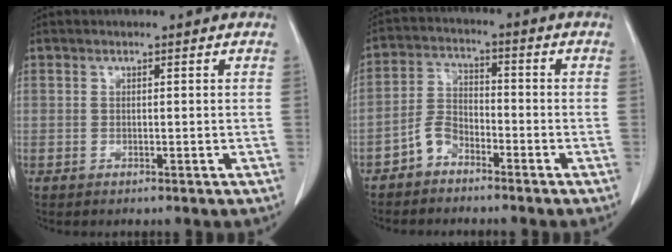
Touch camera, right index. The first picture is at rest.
{"total": 4.6, "force": [-3.1, 2.8, 1.9], "torque": [-0.038, 0.009, -0.063]}